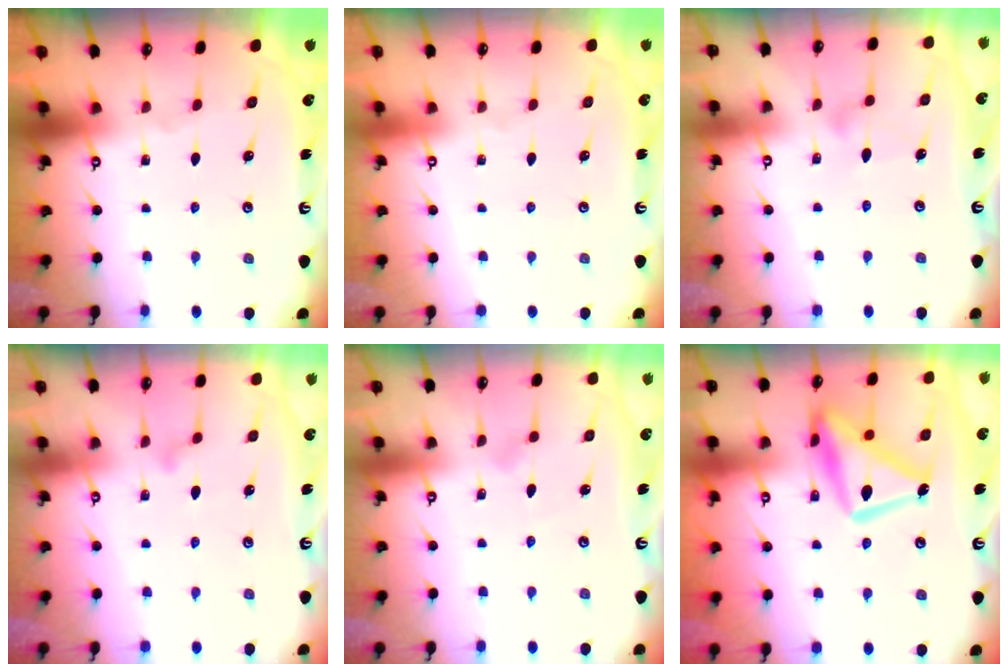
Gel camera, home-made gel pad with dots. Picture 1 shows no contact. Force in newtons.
{"total": 4.0, "press": 4.0, "slide": 0.1}
{"total": 7.5, "press": 7.5, "slide": 0.4}
{"total": 7.1, "press": 7.1, "slide": 0.3}
{"total": 3.2, "press": 3.2, "slide": 0.1}
{"total": 15.7, "press": 15.7, "slide": 1.3}